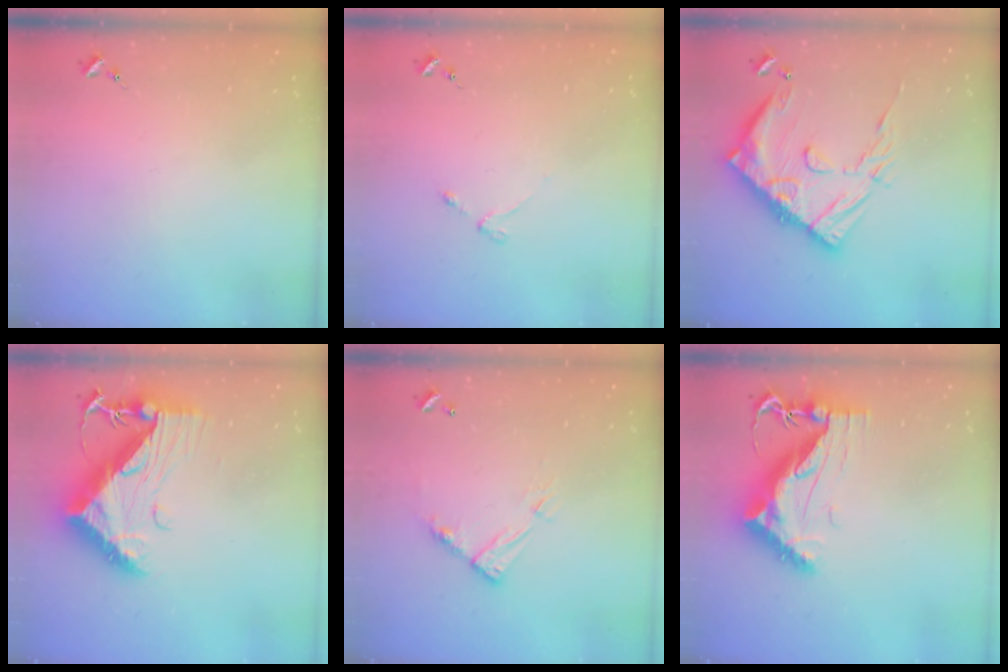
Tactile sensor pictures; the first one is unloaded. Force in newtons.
{"total": 3.0, "press": 2.9, "slide": 0.5}
{"total": 19.6, "press": 19.5, "slide": 2.0}
{"total": 13.5, "press": 13.5, "slide": 1.2}
{"total": 9.4, "press": 9.4, "slide": 0.5}
{"total": 11.9, "press": 11.9, "slide": 1.0}